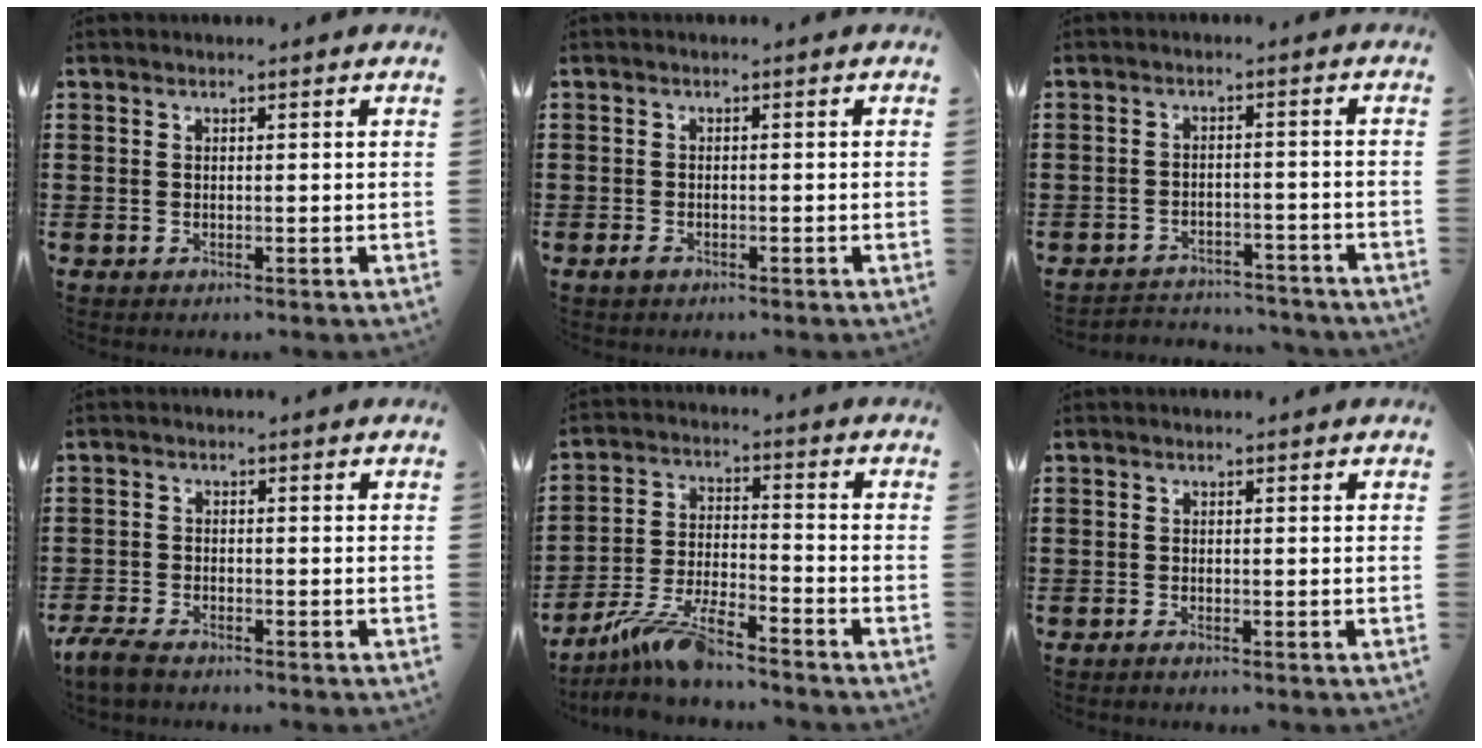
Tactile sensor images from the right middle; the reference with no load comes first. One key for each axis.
{"total": 1.0, "fx": -0.6, "fy": 0.5, "fz": 0.6, "tx": -0.015, "ty": -0.004, "tz": -0.011}
{"total": 3.0, "fx": -3.0, "fy": 0.4, "fz": 0.2, "tx": -0.011, "ty": -0.001, "tz": -0.065}
{"total": 3.2, "fx": -2.8, "fy": 0.7, "fz": 1.5, "tx": -0.049, "ty": -0.006, "tz": -0.061}
{"total": 8.8, "fx": -7.4, "fy": 1.0, "fz": 4.6, "tx": -0.099, "ty": -0.001, "tz": -0.143}
{"total": 0.8, "fx": -0.6, "fy": 0.0, "fz": 0.5, "tx": -0.011, "ty": -0.007, "tz": -0.009}